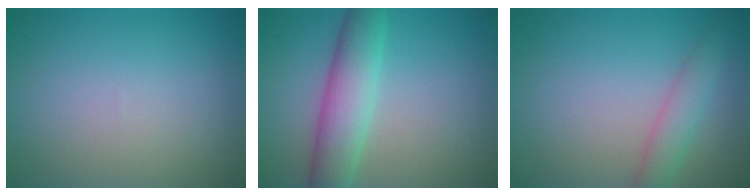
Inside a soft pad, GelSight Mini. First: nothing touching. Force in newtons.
{"total": 5.4, "press": 5.4, "slide": 0.1}
{"total": 2.2, "press": 2.2, "slide": 0.1}